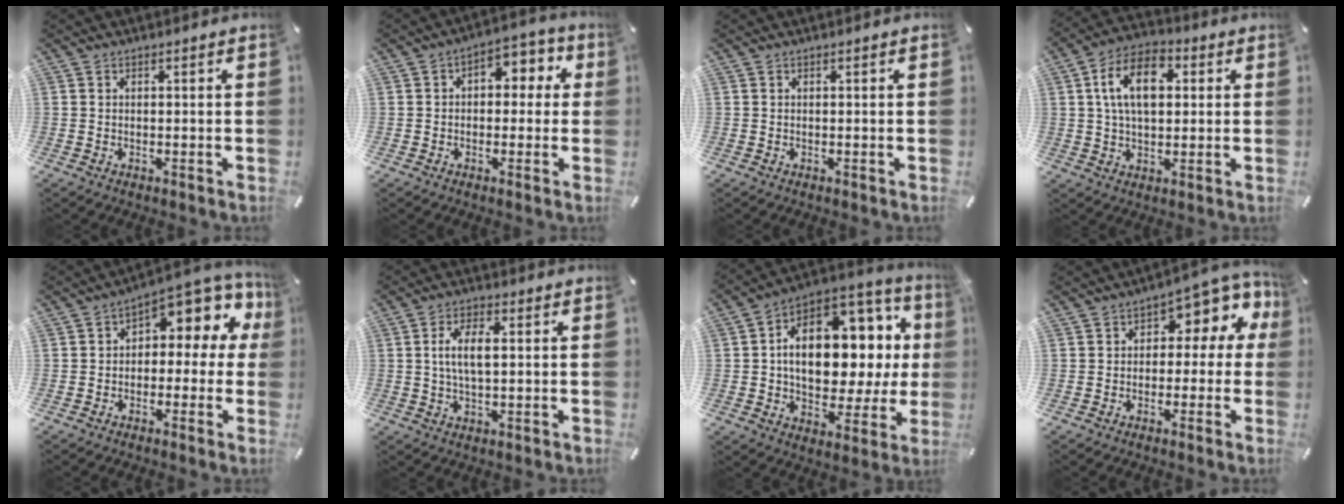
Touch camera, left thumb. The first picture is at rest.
{"total": 5.3, "force": [0.3, 4.1, 3.3], "torque": [-0.042, 0.008, -0.003]}
{"total": 0.0}
{"total": 12.6, "force": [2.7, 8.0, 9.4], "torque": [-0.180, 0.007, 0.045]}
{"total": 7.8, "force": [4.1, 4.5, 5.0], "torque": [-0.066, -0.038, 0.070]}
{"total": 6.7, "force": [0.7, 2.8, 6.1], "torque": [-0.132, 0.005, 0.007]}
{"total": 17.4, "force": [1.8, 12.0, 12.5], "torque": [-0.185, -0.020, 0.034]}
{"total": 6.8, "force": [2.2, 4.6, 4.6], "torque": [-0.053, -0.022, 0.034]}